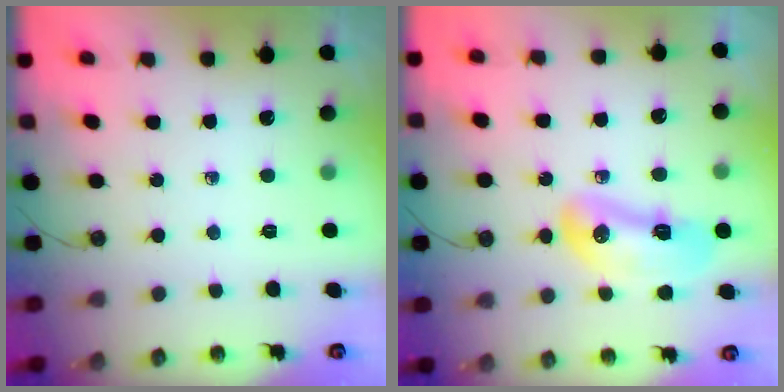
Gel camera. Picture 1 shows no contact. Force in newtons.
{"total": 14.8, "press": 12.3, "slide": 8.2}